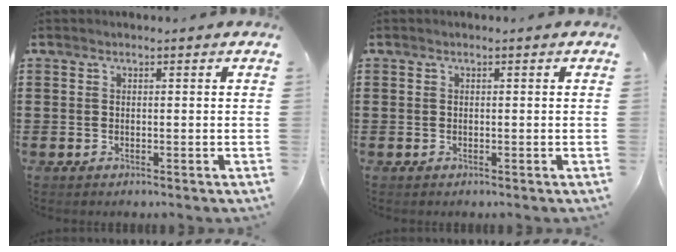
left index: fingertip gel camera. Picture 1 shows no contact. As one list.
[{"total": 0.0}]